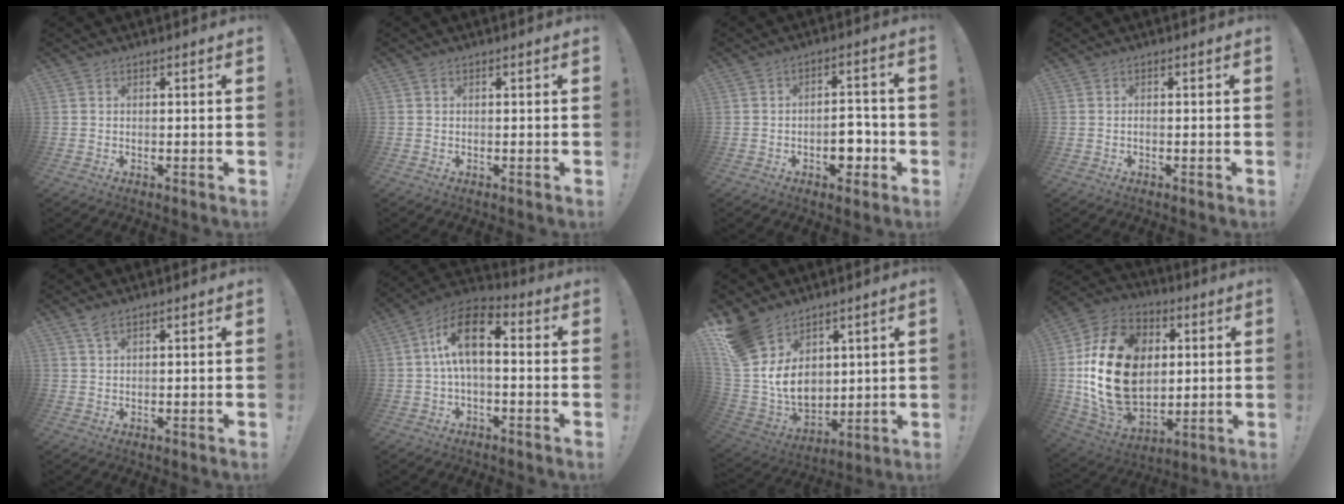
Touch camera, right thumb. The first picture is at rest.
{"total": 0.5, "force": [0.0, 0.1, 0.5], "torque": [-0.015, 0.002, 0.000]}
{"total": 7.6, "force": [-2.9, 4.6, 5.3], "torque": [-0.057, 0.015, -0.048]}
{"total": 0.7, "force": [-0.5, 0.1, 0.5], "torque": [-0.008, 0.000, -0.010]}
{"total": 2.7, "force": [1.7, 0.9, 1.8], "torque": [-0.033, -0.003, 0.030]}
{"total": 12.6, "force": [1.7, 6.2, 10.8], "torque": [-0.197, 0.012, 0.031]}
{"total": 16.4, "force": [6.5, 12.2, 8.7], "torque": [-0.190, -0.052, 0.130]}
{"total": 26.3, "force": [2.2, 18.8, 18.2], "torque": [-0.343, 0.002, 0.055]}